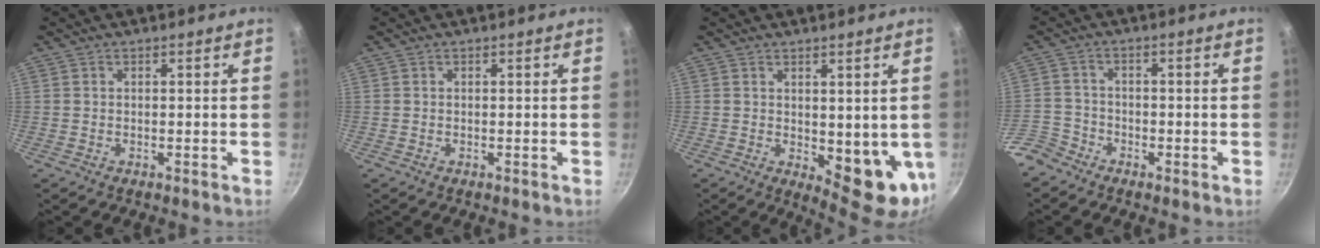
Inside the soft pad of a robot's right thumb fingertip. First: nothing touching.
{"total": 0.0}
{"total": 9.7, "force": [0.6, 4.4, 8.6], "torque": [-0.090, -0.020, 0.021]}
{"total": 5.7, "force": [-4.3, 3.7, 1.1], "torque": [-0.010, 0.045, -0.092]}